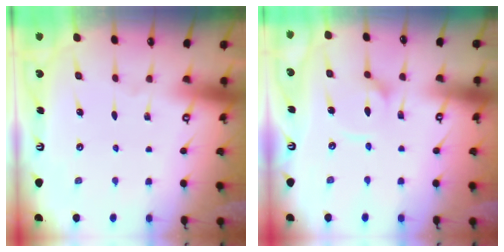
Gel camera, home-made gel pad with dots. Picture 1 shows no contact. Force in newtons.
{"total": 6.3, "press": 6.3, "slide": 0.5}